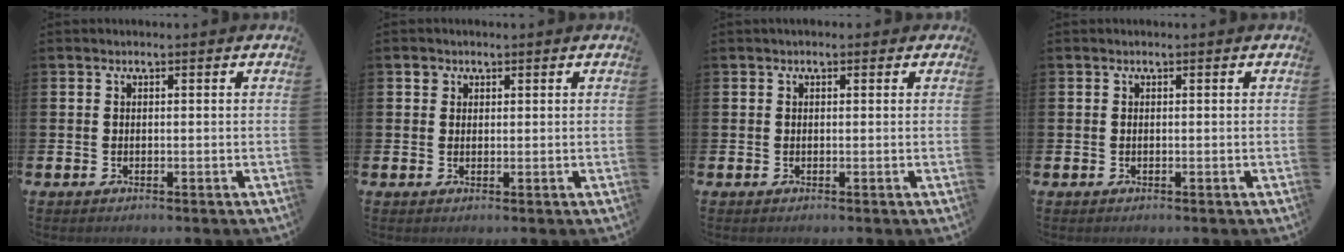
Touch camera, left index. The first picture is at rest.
{"total": 1.5, "force": [1.0, 1.1, 0.1], "torque": [0.015, 0.000, 0.015]}
{"total": 0.7, "force": [0.3, 0.5, 0.3], "torque": [-0.002, 0.007, 0.002]}
{"total": 0.0}